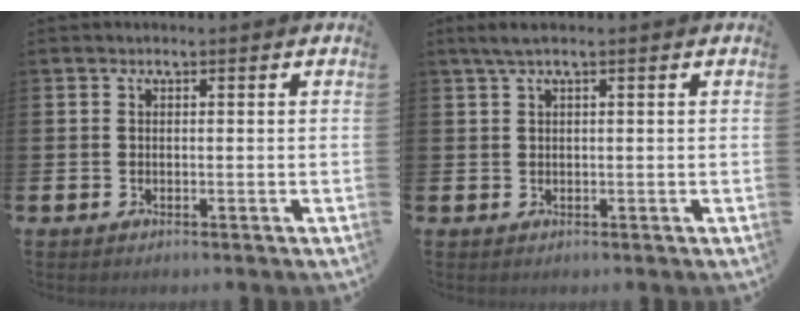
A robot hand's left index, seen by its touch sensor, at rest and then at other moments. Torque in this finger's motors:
{"motor_torque": [0.05, -0.02, 0.20, 0.05]}